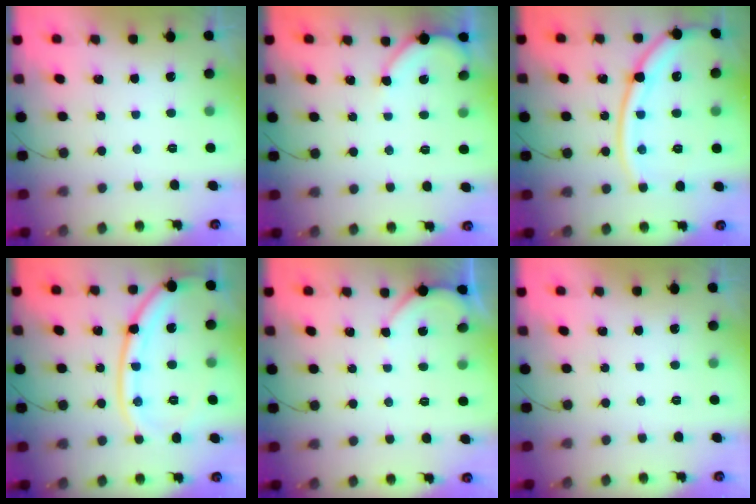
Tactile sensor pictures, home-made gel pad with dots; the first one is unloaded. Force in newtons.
{"total": 4.4, "press": 4.4, "slide": 0.3}
{"total": 15.6, "press": 15.5, "slide": 1.7}
{"total": 16.7, "press": 16.6, "slide": 1.9}
{"total": 2.7, "press": 2.6, "slide": 0.4}
{"total": 0.0}